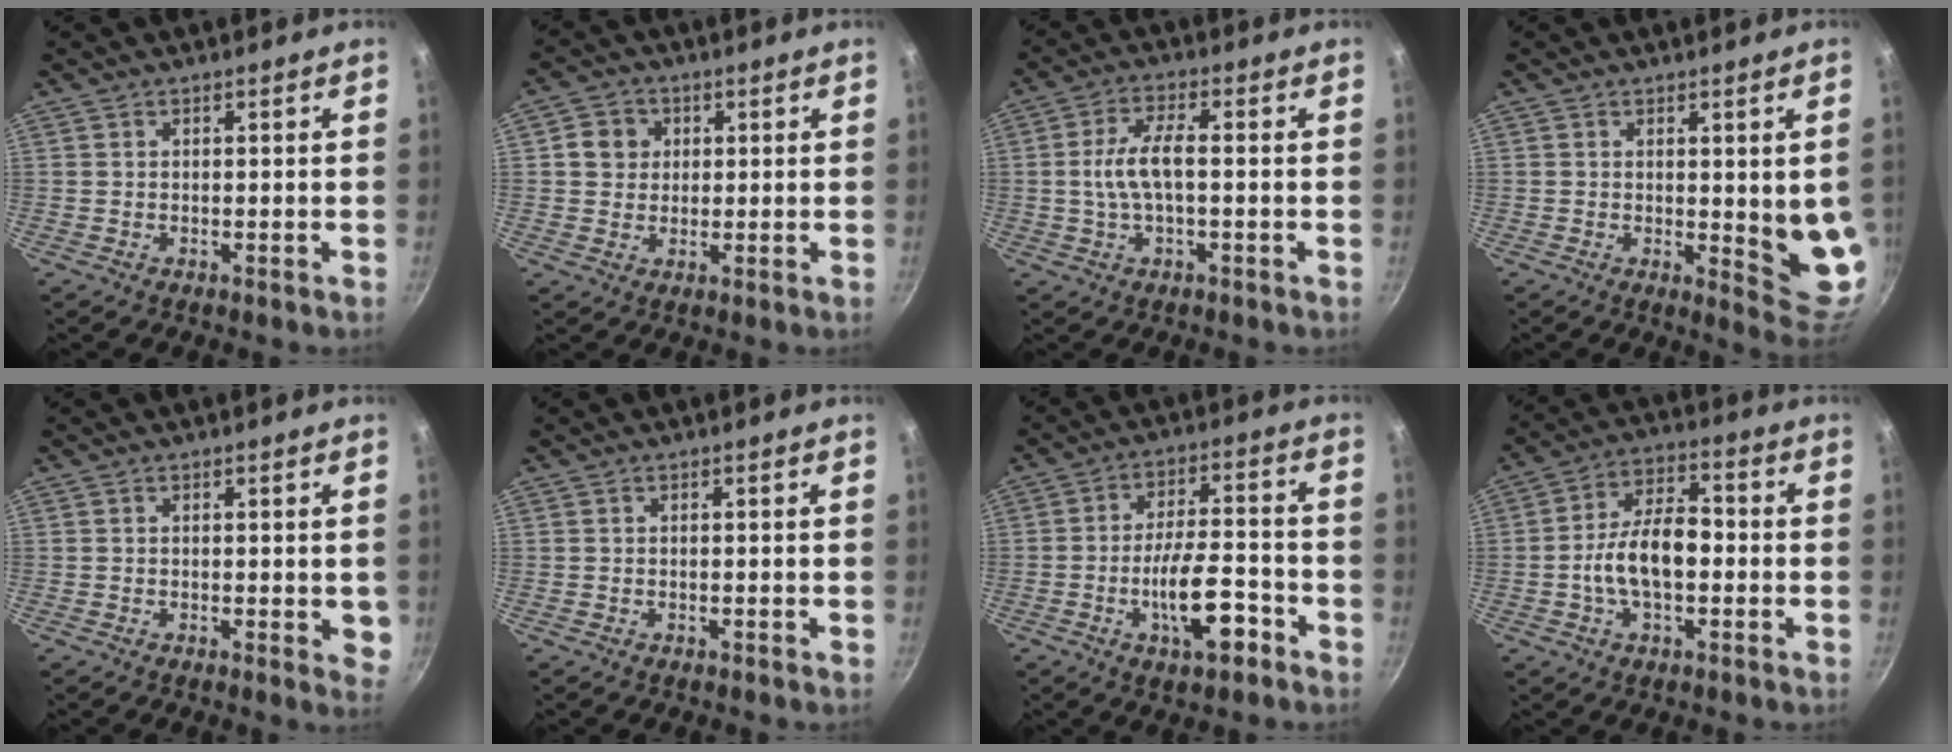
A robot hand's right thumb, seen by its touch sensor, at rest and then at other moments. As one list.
[{"total": 5.1, "force": [1.1, 4.7, 1.7], "torque": [0.003, 0.005, 0.011]}, {"total": 7.2, "force": [-0.4, 2.8, 6.6], "torque": [-0.134, 0.021, -0.011]}, {"total": 8.6, "force": [0.5, 2.6, 8.1], "torque": [-0.074, -0.027, 0.010]}, {"total": 3.5, "force": [-0.2, 1.4, 3.2], "torque": [-0.031, -0.009, -0.002]}, {"total": 0.0}, {"total": 11.6, "force": [-5.0, 4.3, 9.5], "torque": [-0.145, 0.033, -0.081]}, {"total": 11.4, "force": [-1.7, 6.3, 9.4], "torque": [-0.146, 0.037, -0.039]}]